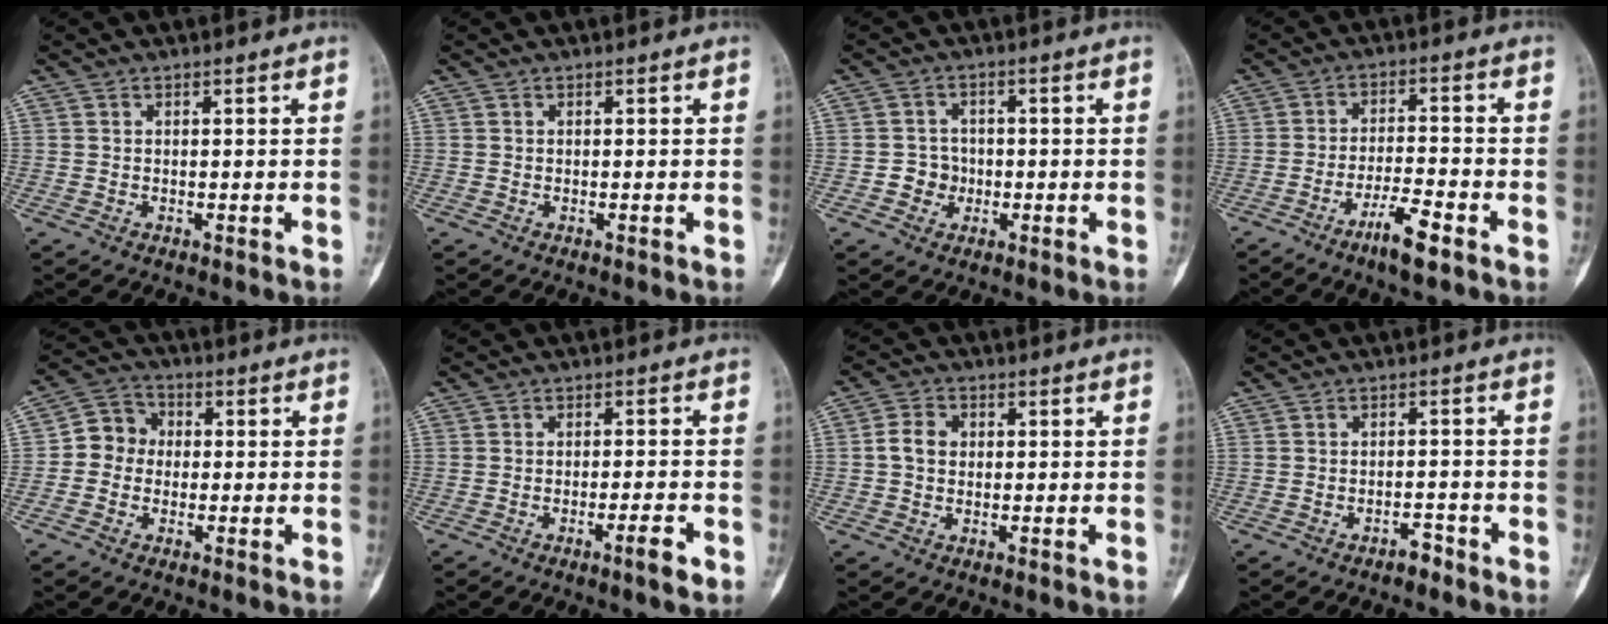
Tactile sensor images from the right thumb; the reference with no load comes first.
{"total": 0.0}
{"total": 3.7, "force": [-0.9, 3.5, 1.1], "torque": [0.006, 0.010, -0.020]}
{"total": 6.7, "force": [-4.3, 1.2, 4.9], "torque": [-0.091, 0.027, -0.076]}
{"total": 6.3, "force": [-0.5, 5.6, 2.7], "torque": [-0.018, 0.021, -0.027]}
{"total": 3.7, "force": [-2.0, 0.3, 3.1], "torque": [-0.051, 0.009, -0.034]}
{"total": 4.2, "force": [0.1, 3.3, 2.5], "torque": [-0.039, 0.012, -0.004]}
{"total": 2.1, "force": [-1.7, 1.0, 0.8], "torque": [-0.008, 0.016, -0.026]}